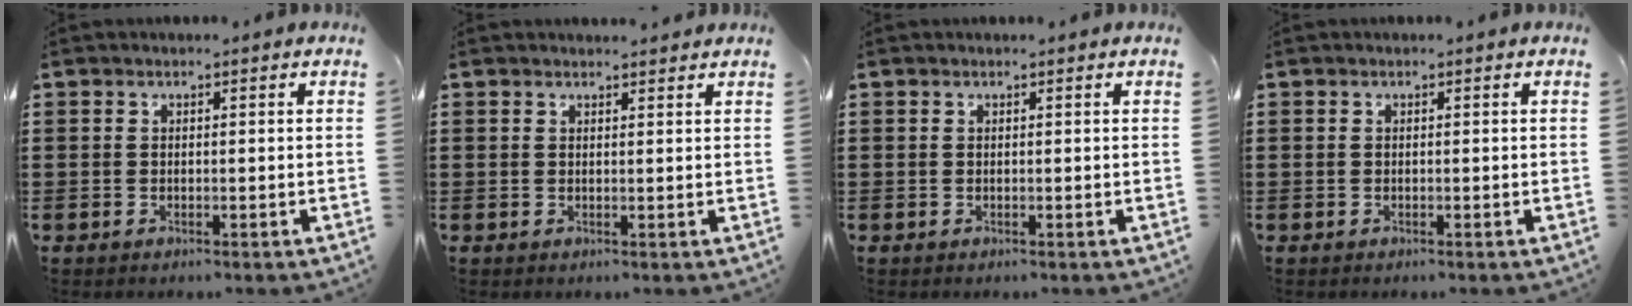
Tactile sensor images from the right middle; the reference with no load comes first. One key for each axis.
{"total": 1.0, "fx": 0.9, "fy": 0.1, "fz": 0.2, "tx": 0.003, "ty": -0.004, "tz": 0.016}
{"total": 0.0}
{"total": 0.0}